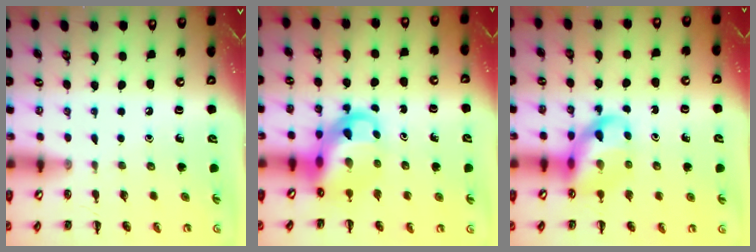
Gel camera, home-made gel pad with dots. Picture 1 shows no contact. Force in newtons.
{"total": 8.6, "press": 8.3, "slide": 2.3}
{"total": 11.1, "press": 10.7, "slide": 2.9}